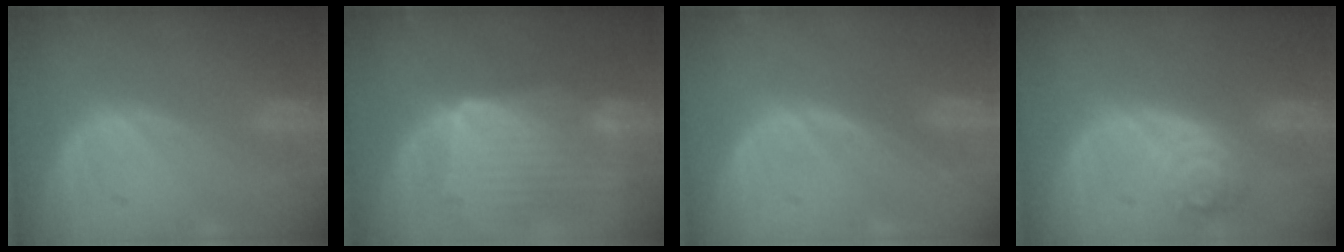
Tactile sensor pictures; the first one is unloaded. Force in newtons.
{"total": 9.7, "press": 8.8, "slide": 4.1}
{"total": 0.0}
{"total": 4.6, "press": 4.2, "slide": 1.8}